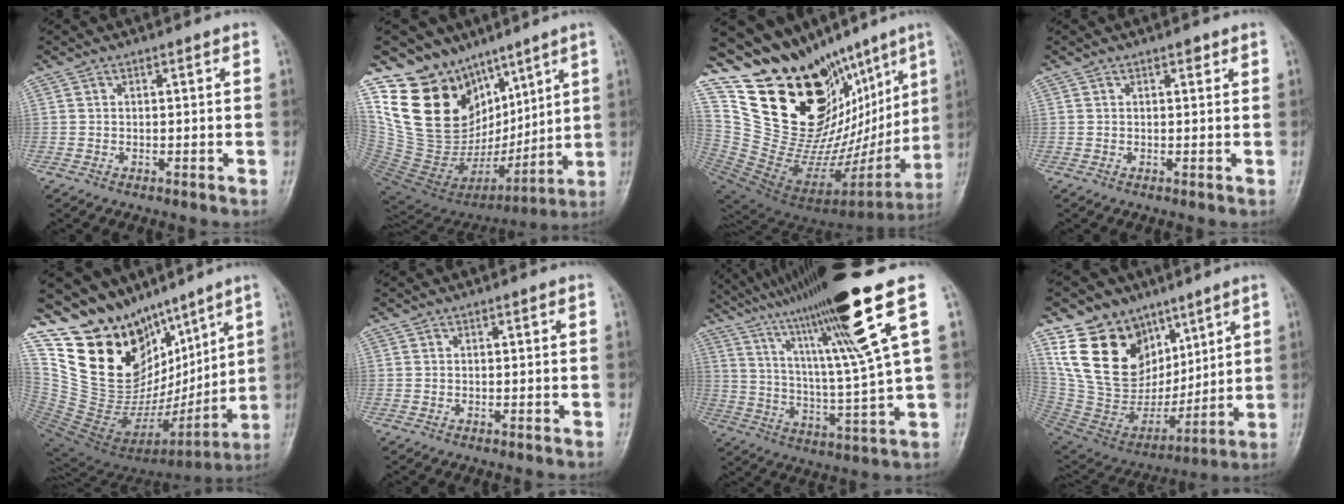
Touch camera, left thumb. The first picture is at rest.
{"total": 21.9, "force": [11.3, 15.1, 11.1], "torque": [-0.153, -0.042, 0.236]}
{"total": 32.9, "force": [17.6, 16.4, 22.5], "torque": [-0.309, -0.061, 0.312]}
{"total": 0.9, "force": [0.6, 0.5, 0.5], "torque": [-0.001, -0.003, 0.006]}
{"total": 23.8, "force": [13.6, 14.7, 12.8], "torque": [-0.166, -0.057, 0.258]}
{"total": 0.0}
{"total": 20.0, "force": [11.5, -0.5, 16.3], "torque": [-0.263, -0.043, 0.191]}
{"total": 20.5, "force": [11.0, 14.6, 9.3], "torque": [-0.133, -0.037, 0.229]}